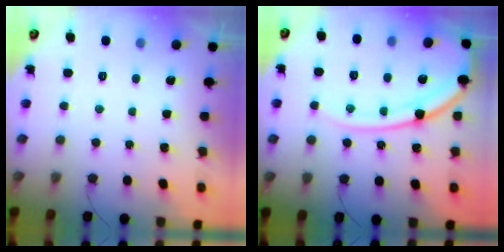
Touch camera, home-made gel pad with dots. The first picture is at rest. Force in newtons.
{"total": 15.9, "press": 15.9, "slide": 1.4}